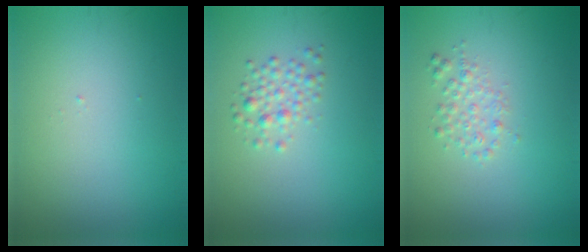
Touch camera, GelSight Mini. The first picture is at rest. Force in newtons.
{"total": 1.9, "press": 1.9, "slide": 0.1}
{"total": 1.6, "press": 1.6, "slide": 0.1}